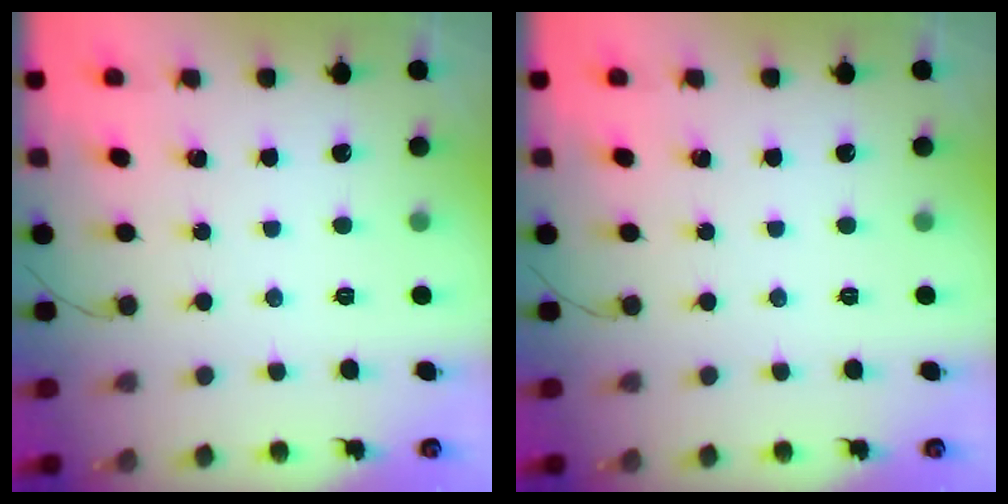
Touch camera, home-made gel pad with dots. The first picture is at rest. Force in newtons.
{"total": 0.0}